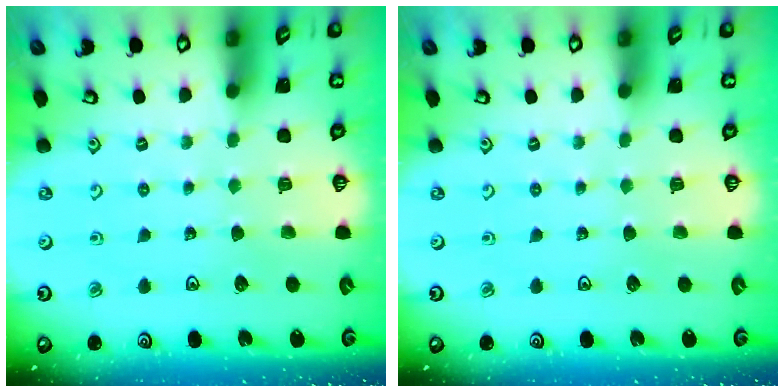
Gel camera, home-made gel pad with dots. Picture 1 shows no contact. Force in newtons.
{"total": 0.0}